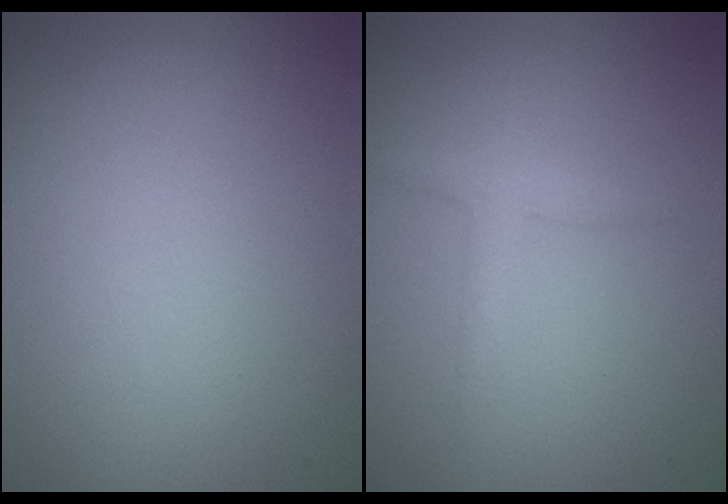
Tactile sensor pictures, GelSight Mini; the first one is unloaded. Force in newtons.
{"total": 1.7, "press": 1.7, "slide": 0.1}